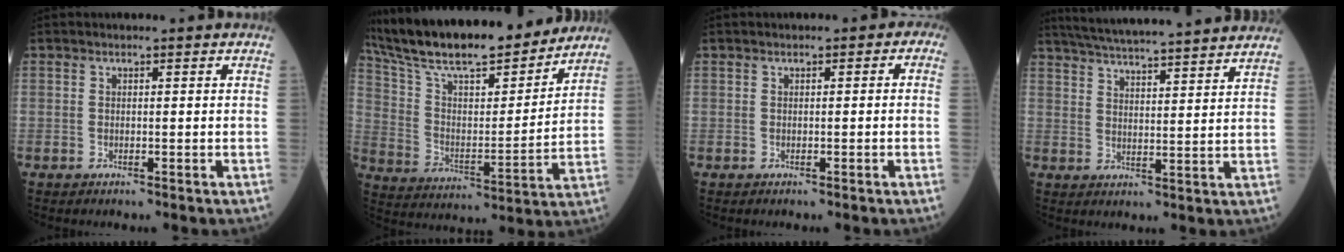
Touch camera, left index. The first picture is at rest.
{"total": 22.1, "force": [19.3, 3.1, 10.3], "torque": [-0.184, 0.003, 0.313]}
{"total": 1.3, "force": [-0.5, 0.9, 0.8], "torque": [-0.003, 0.008, -0.013]}
{"total": 20.6, "force": [18.6, 0.8, 8.8], "torque": [-0.146, 0.011, 0.254]}